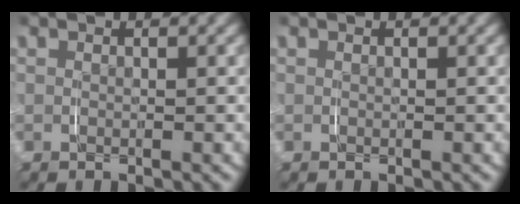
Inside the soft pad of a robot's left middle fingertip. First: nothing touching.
{"total": 0.0}